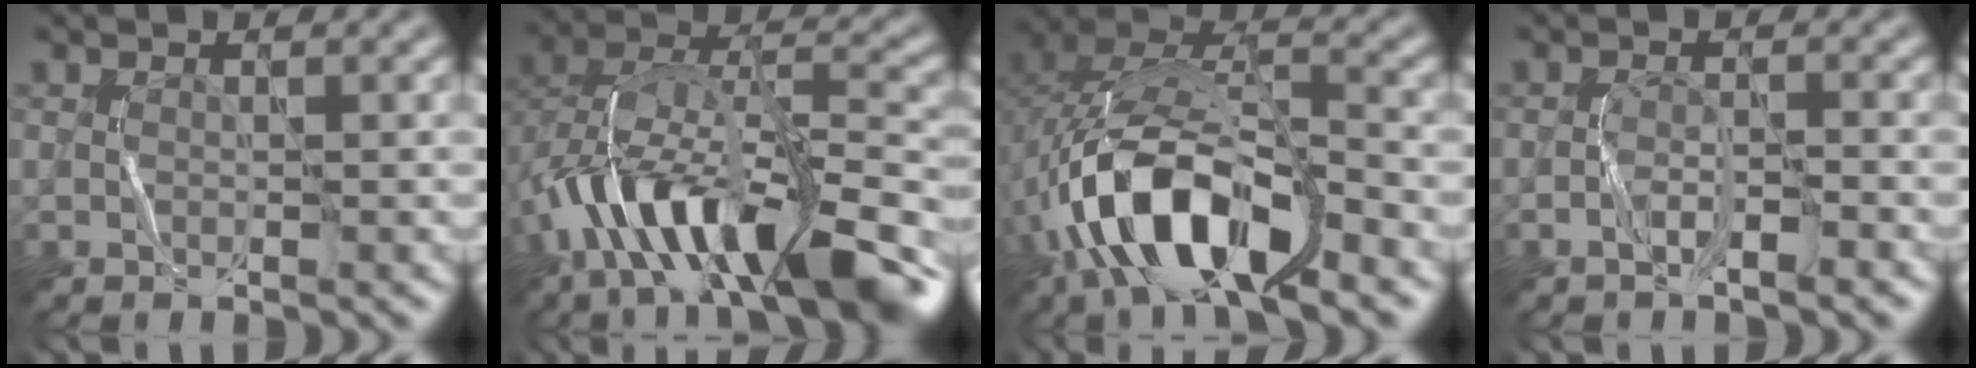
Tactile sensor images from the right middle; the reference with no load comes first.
{"total": 13.3, "force": [-7.2, 4.9, 10.0], "torque": [-0.174, 0.006, -0.125]}
{"total": 11.7, "force": [-5.1, 4.9, 9.3], "torque": [-0.192, 0.010, -0.095]}
{"total": 2.0, "force": [-1.3, 0.4, 1.4], "torque": [-0.028, 0.005, -0.026]}